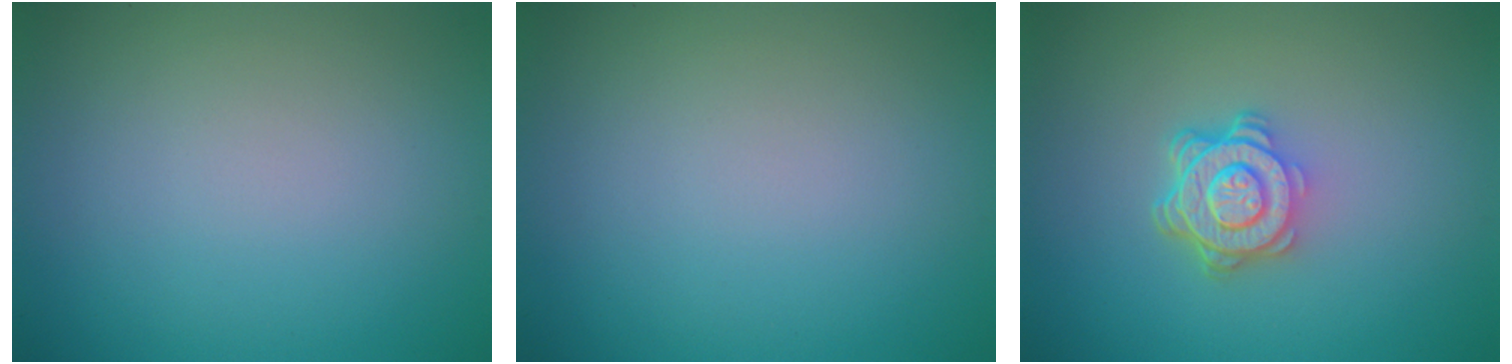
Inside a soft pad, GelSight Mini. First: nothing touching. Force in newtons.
{"total": 0.0}
{"total": 4.7, "press": 3.4, "slide": 3.2}